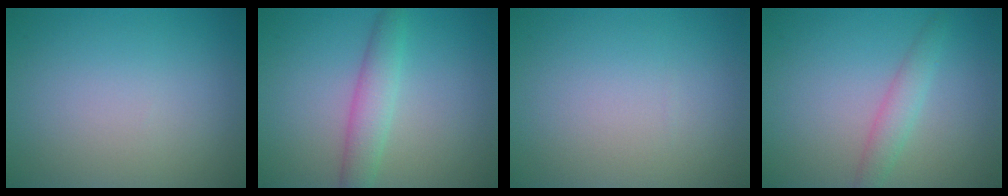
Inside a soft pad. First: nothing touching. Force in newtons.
{"total": 3.0, "press": 3.0, "slide": 0.1}
{"total": 0.0}
{"total": 2.2, "press": 2.2, "slide": 0.2}